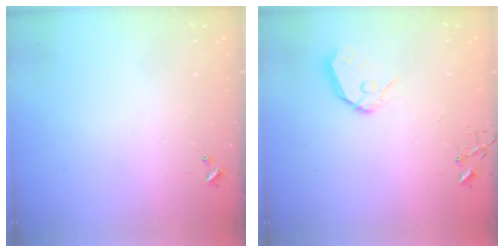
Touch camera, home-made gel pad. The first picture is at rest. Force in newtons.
{"total": 10.5, "press": 10.5, "slide": 1.3}